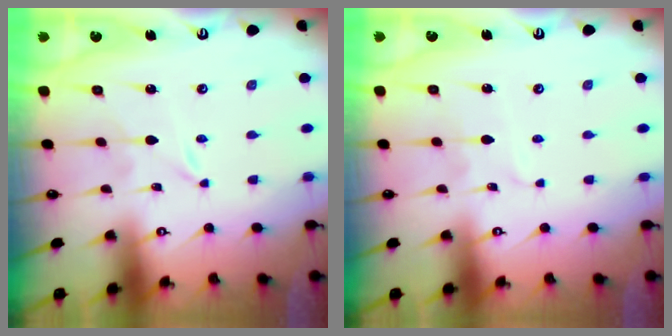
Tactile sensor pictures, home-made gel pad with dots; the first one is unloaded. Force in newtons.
{"total": 2.5, "press": 2.5, "slide": 0.3}